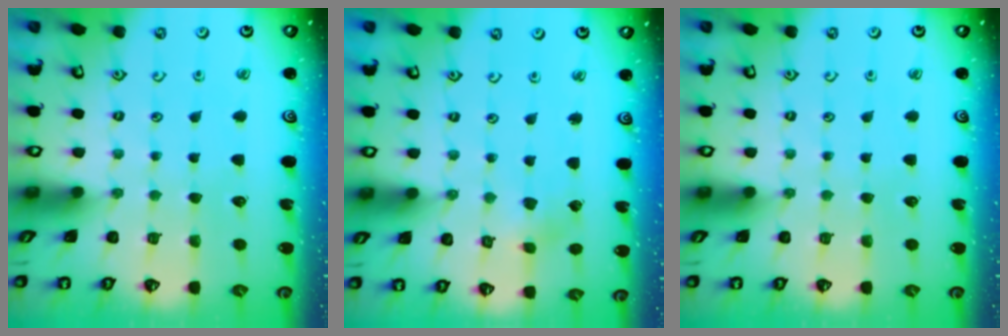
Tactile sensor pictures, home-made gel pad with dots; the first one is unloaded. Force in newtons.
{"total": 2.0, "press": 2.0, "slide": 0.1}
{"total": 0.0}